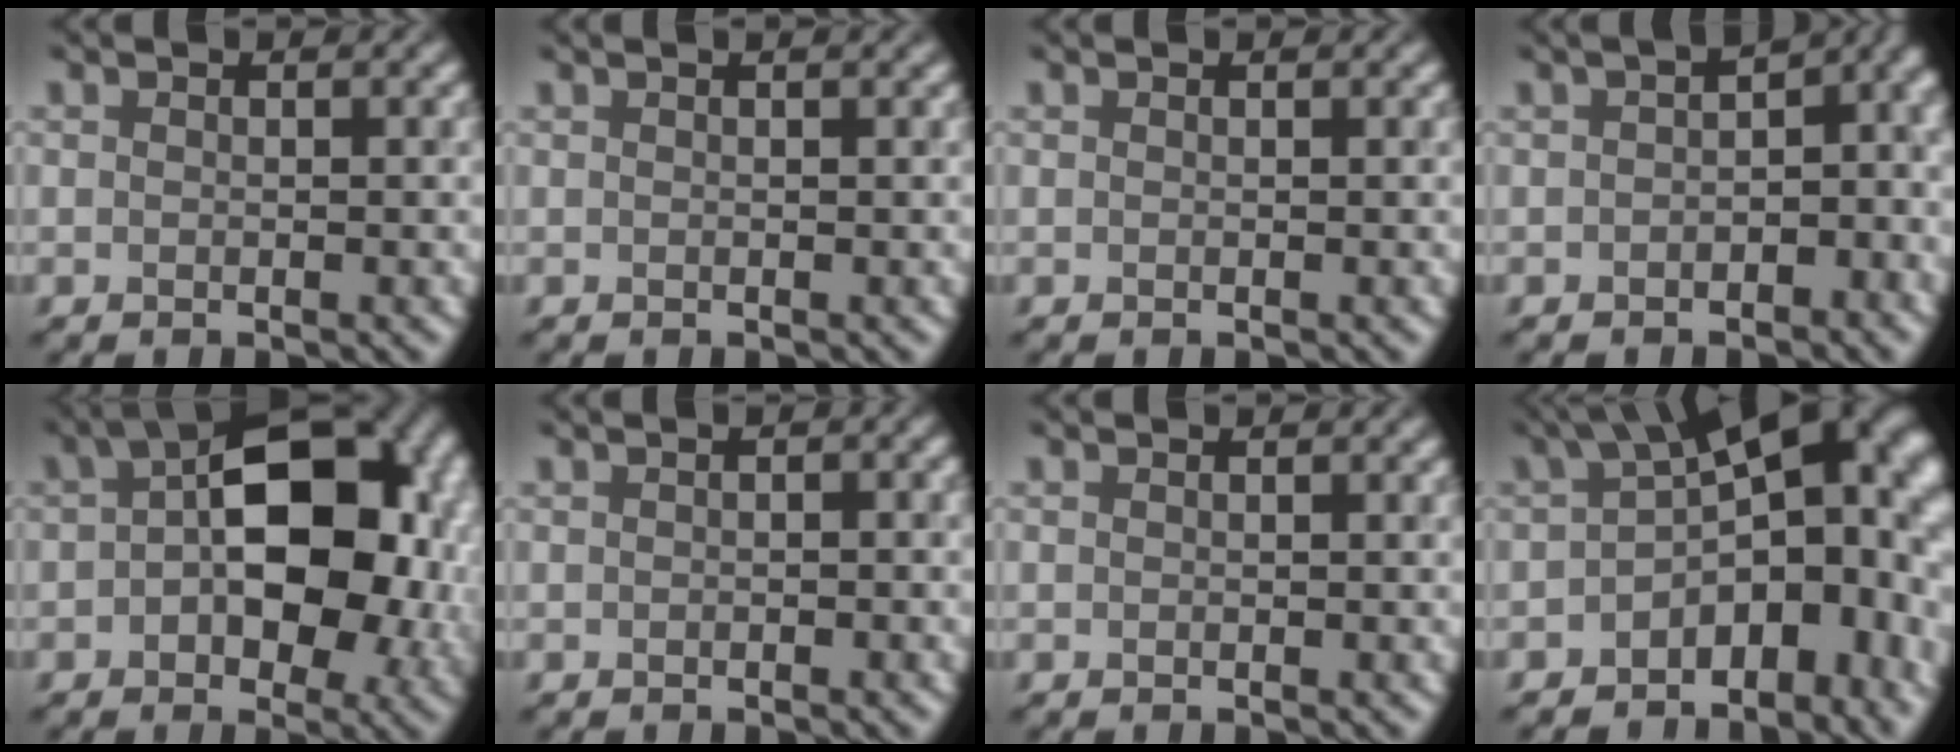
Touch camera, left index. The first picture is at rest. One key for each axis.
{"total": 0.6, "fx": 0.2, "fy": 0.2, "fz": 0.5, "tx": -0.008, "ty": 0.007, "tz": 0.002}
{"total": 0.0}
{"total": 9.8, "fx": -0.4, "fy": 5.8, "fz": 7.9, "tx": -0.045, "ty": 0.007, "tz": -0.003}
{"total": 13.7, "fx": 1.2, "fy": 8.1, "fz": 10.9, "tx": -0.130, "ty": 0.022, "tz": 0.014}
{"total": 1.0, "fx": -0.1, "fy": 0.4, "fz": 0.9, "tx": -0.015, "ty": 0.001, "tz": -0.004}
{"total": 0.0}
{"total": 12.8, "fx": -1.1, "fy": 8.1, "fz": 9.9, "tx": -0.106, "ty": 0.005, "tz": -0.023}